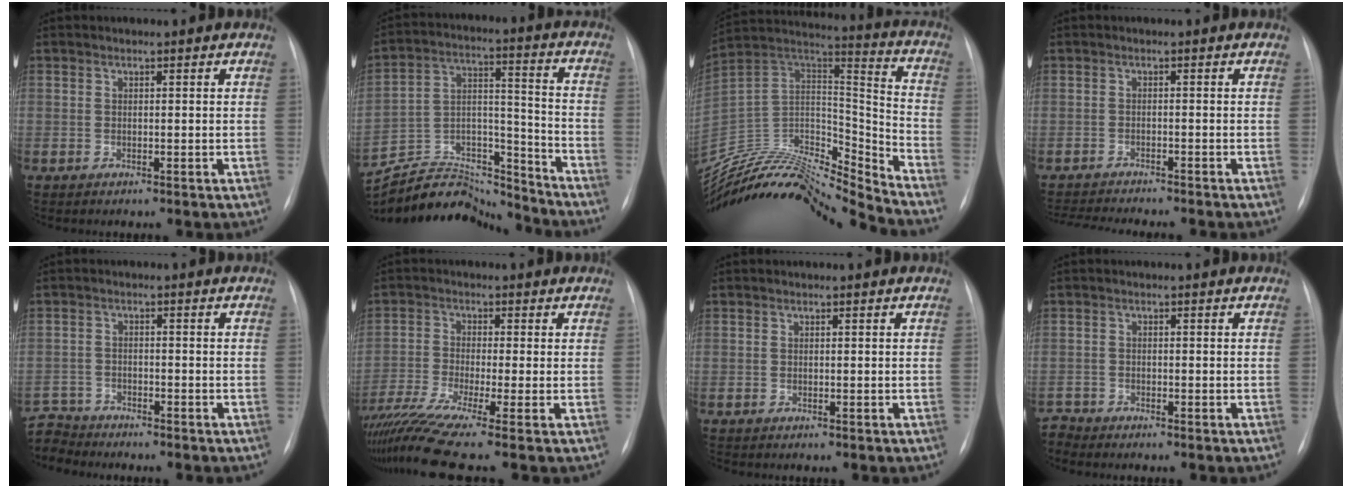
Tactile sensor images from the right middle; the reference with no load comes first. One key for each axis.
{"total": 19.5, "fx": -18.9, "fy": 3.8, "fz": 3.2, "tx": -0.078, "ty": 0.038, "tz": -0.305}
{"total": 24.7, "fx": -23.6, "fy": 1.5, "fz": 7.1, "tx": -0.144, "ty": 0.025, "tz": -0.400}
{"total": 10.5, "fx": -9.7, "fy": 0.8, "fz": 4.1, "tx": -0.056, "ty": -0.010, "tz": -0.136}
{"total": 6.0, "fx": -5.8, "fy": 1.6, "fz": -0.8, "tx": 0.014, "ty": -0.002, "tz": -0.115}
{"total": 11.8, "fx": -8.8, "fy": -0.9, "fz": 7.8, "tx": -0.160, "ty": -0.023, "tz": -0.157}
{"total": 0.0}
{"total": 1.8, "fx": -1.6, "fy": 0.0, "fz": -0.7, "tx": 0.018, "ty": -0.009, "tz": -0.032}